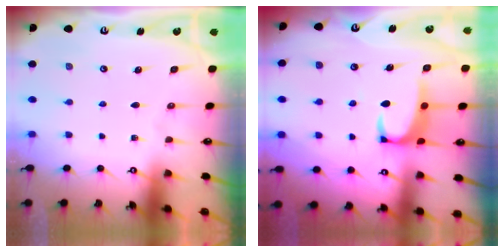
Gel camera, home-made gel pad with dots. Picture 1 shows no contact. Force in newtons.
{"total": 2.7, "press": 2.5, "slide": 1.0}